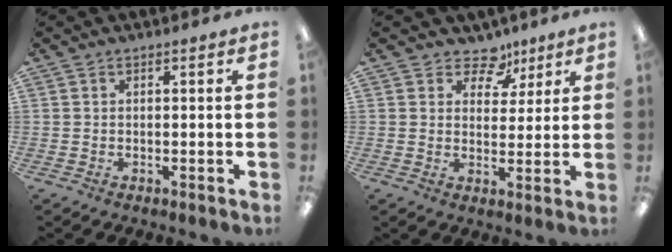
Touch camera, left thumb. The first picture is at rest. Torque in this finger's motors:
{"motor_torque": [-0.15, 0.21, -0.14, 0.10, -0.05]}